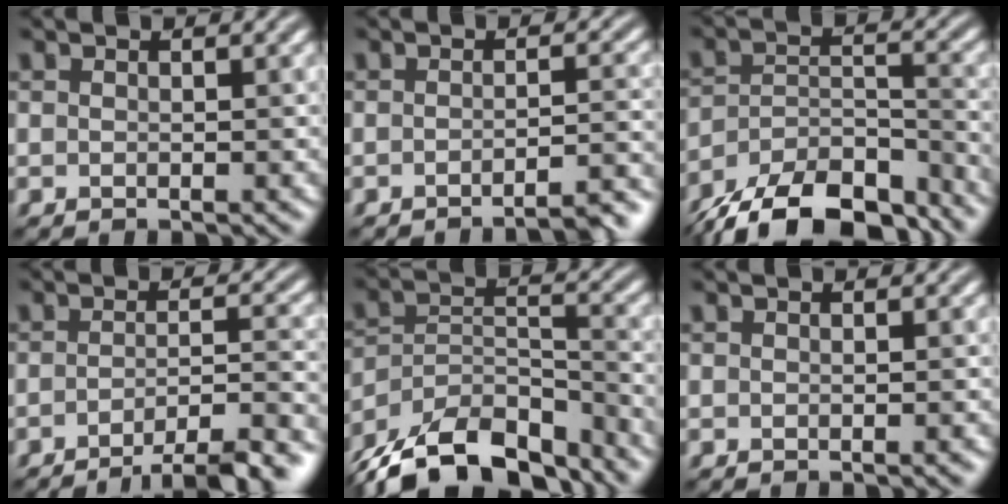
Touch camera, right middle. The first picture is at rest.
{"total": 4.4, "force": [-3.6, 0.8, 2.5], "torque": [-0.020, 0.013, -0.049]}
{"total": 13.9, "force": [-11.6, 5.2, 5.6], "torque": [-0.105, -0.014, -0.168]}
{"total": 7.8, "force": [-5.4, 1.9, 5.3], "torque": [-0.067, 0.004, -0.072]}
{"total": 14.1, "force": [-11.4, 6.2, 5.5], "torque": [-0.104, -0.003, -0.173]}
{"total": 0.7, "force": [-0.3, 0.1, 0.6], "torque": [-0.005, 0.001, -0.005]}